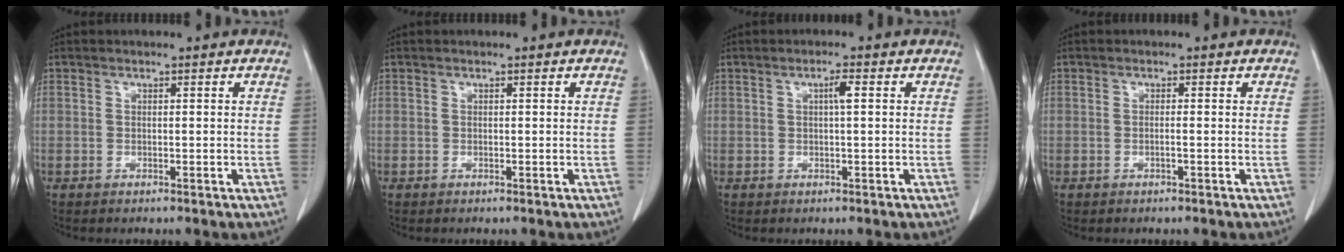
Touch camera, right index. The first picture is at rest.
{"total": 0.0}
{"total": 1.8, "force": [0.4, 0.0, 1.8], "torque": [-0.032, 0.004, 0.006]}
{"total": 0.5, "force": [-0.1, -0.1, 0.5], "torque": [-0.006, 0.003, -0.001]}